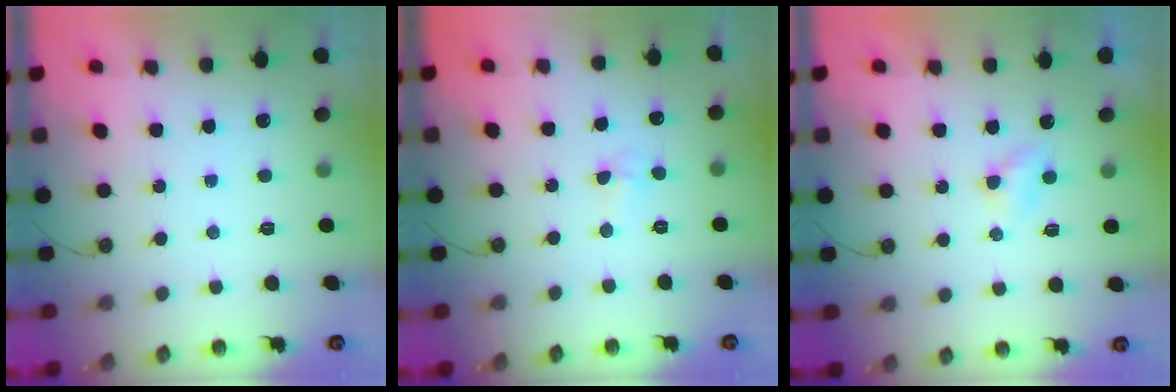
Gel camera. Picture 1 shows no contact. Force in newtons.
{"total": 3.0, "press": 2.9, "slide": 0.7}
{"total": 2.8, "press": 2.7, "slide": 0.4}